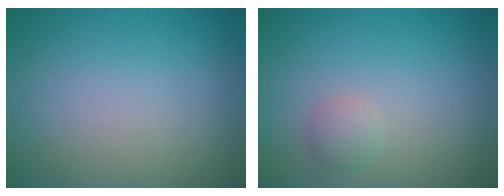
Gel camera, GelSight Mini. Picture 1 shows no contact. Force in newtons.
{"total": 1.3, "press": 1.3, "slide": 0.2}